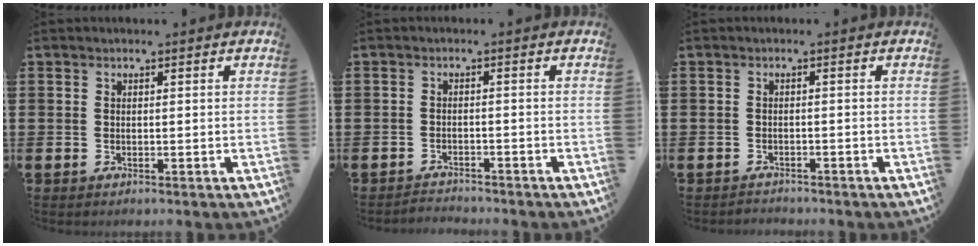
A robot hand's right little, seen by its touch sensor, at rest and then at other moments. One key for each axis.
{"total": 1.5, "fx": -1.4, "fy": -0.1, "fz": -0.5, "tx": 0.005, "ty": 0.002, "tz": -0.030}
{"total": 1.1, "fx": -1.0, "fy": -0.1, "fz": -0.4, "tx": 0.006, "ty": 0.002, "tz": -0.021}